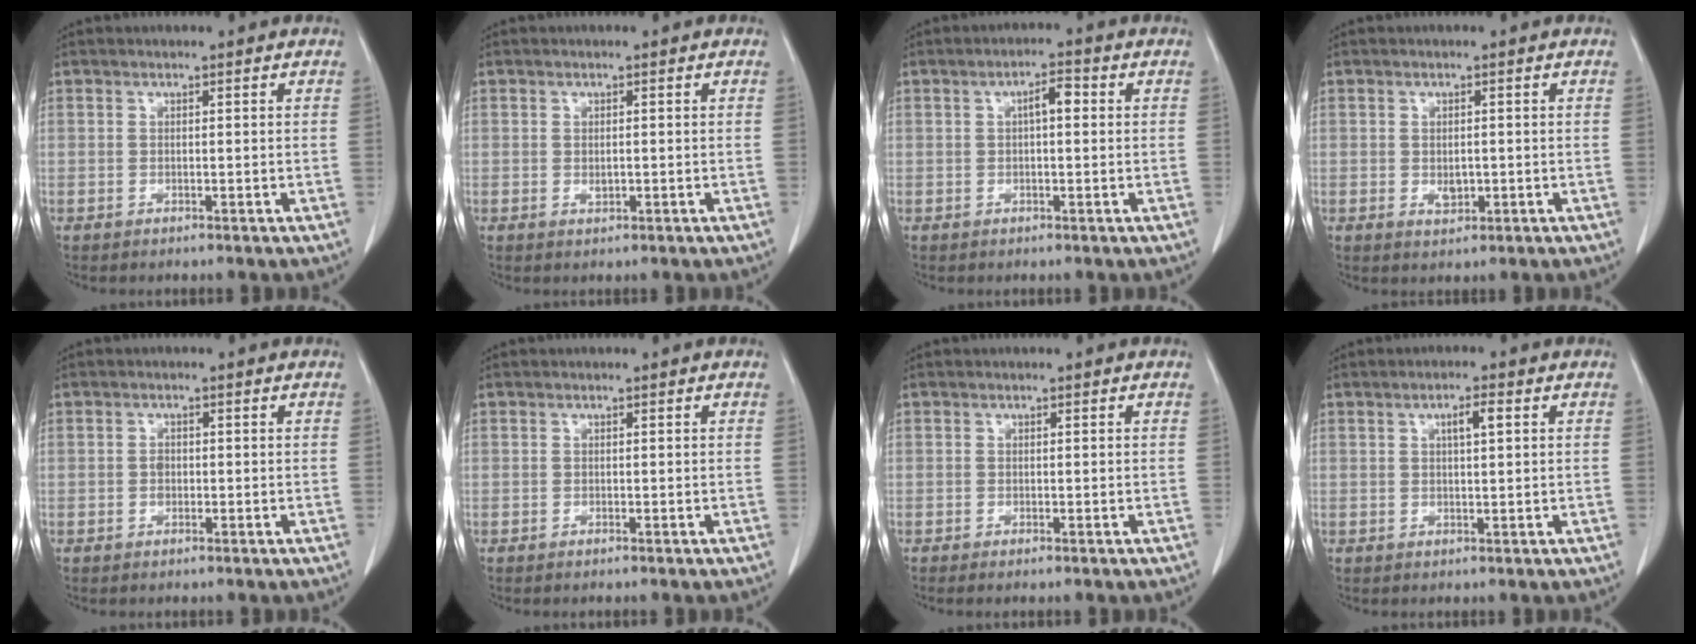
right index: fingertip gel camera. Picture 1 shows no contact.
{"total": 1.0, "force": [0.0, 0.6, 0.9], "torque": [-0.015, -0.002, 0.001]}
{"total": 3.2, "force": [0.5, 0.9, 3.0], "torque": [-0.048, 0.011, 0.006]}
{"total": 2.2, "force": [-0.3, 1.3, 1.7], "torque": [-0.028, -0.003, 0.002]}
{"total": 1.3, "force": [-0.2, 1.0, 0.8], "torque": [-0.014, 0.003, -0.003]}
{"total": 0.0}
{"total": 0.7, "force": [-0.5, 0.0, 0.5], "torque": [-0.011, -0.001, -0.008]}
{"total": 2.7, "force": [0.9, 0.5, 2.5], "torque": [-0.043, 0.002, 0.015]}